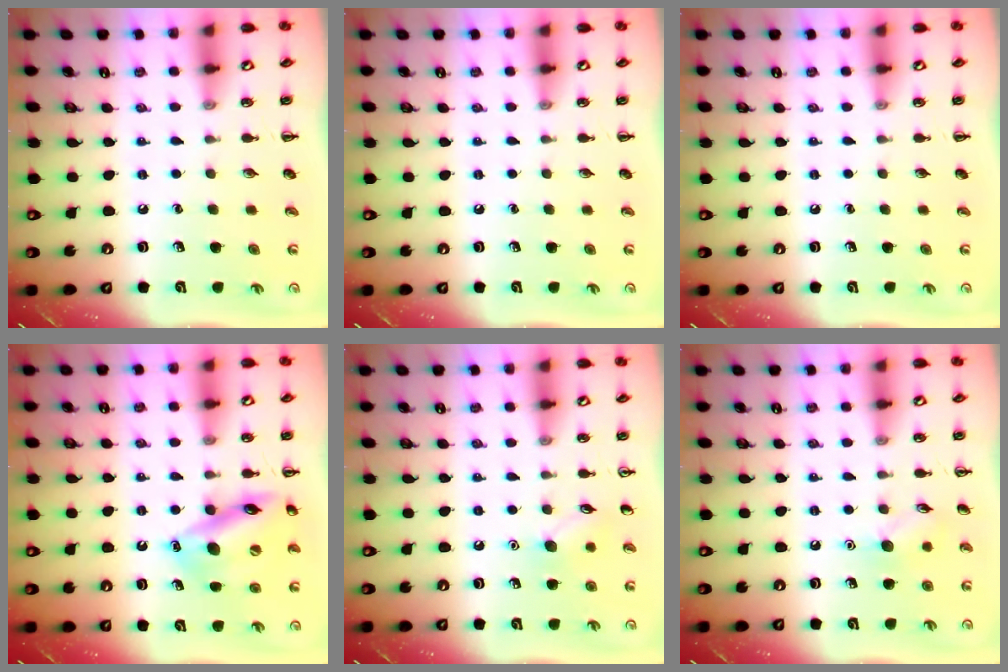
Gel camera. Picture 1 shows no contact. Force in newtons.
{"total": 0.0}
{"total": 0.0}
{"total": 16.1, "press": 16.0, "slide": 1.9}
{"total": 8.0, "press": 7.8, "slide": 1.9}
{"total": 7.5, "press": 7.3, "slide": 1.4}